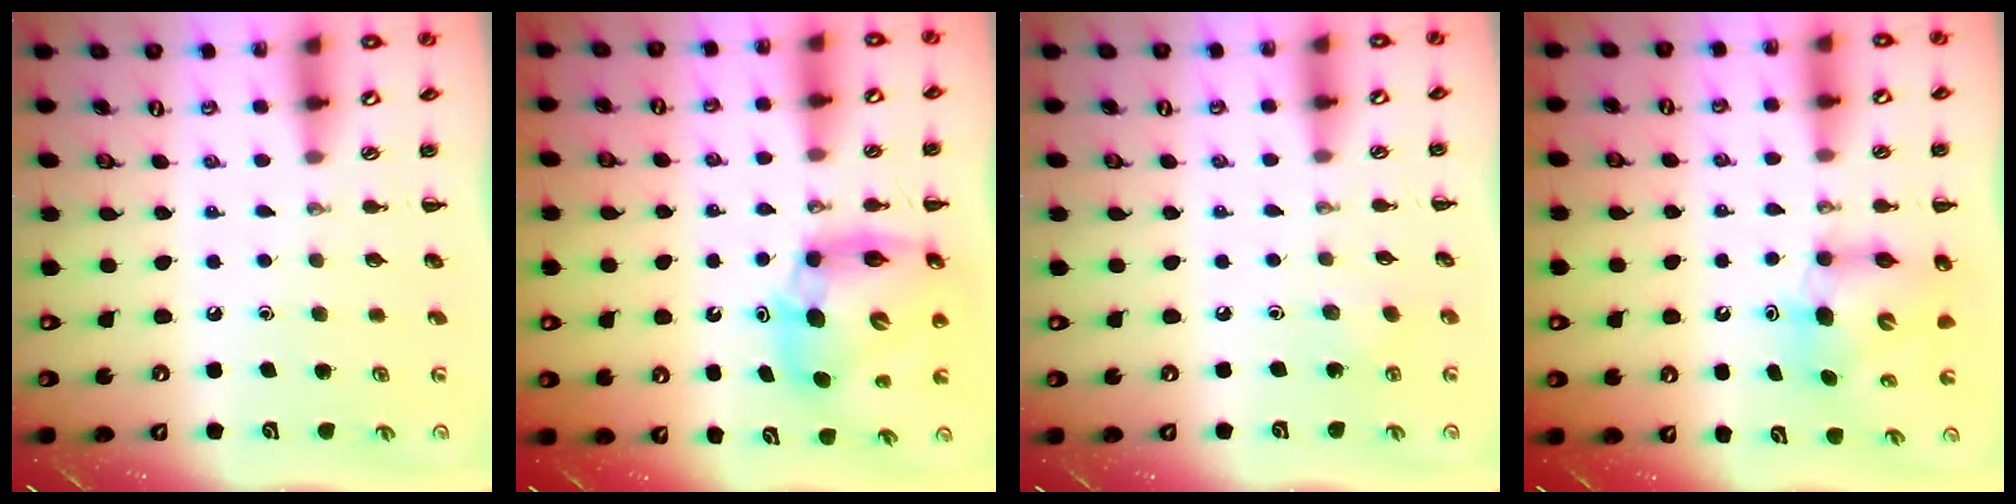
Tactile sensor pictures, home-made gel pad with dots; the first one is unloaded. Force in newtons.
{"total": 12.0, "press": 11.5, "slide": 3.3}
{"total": 2.6, "press": 2.4, "slide": 0.9}
{"total": 6.7, "press": 6.5, "slide": 1.5}